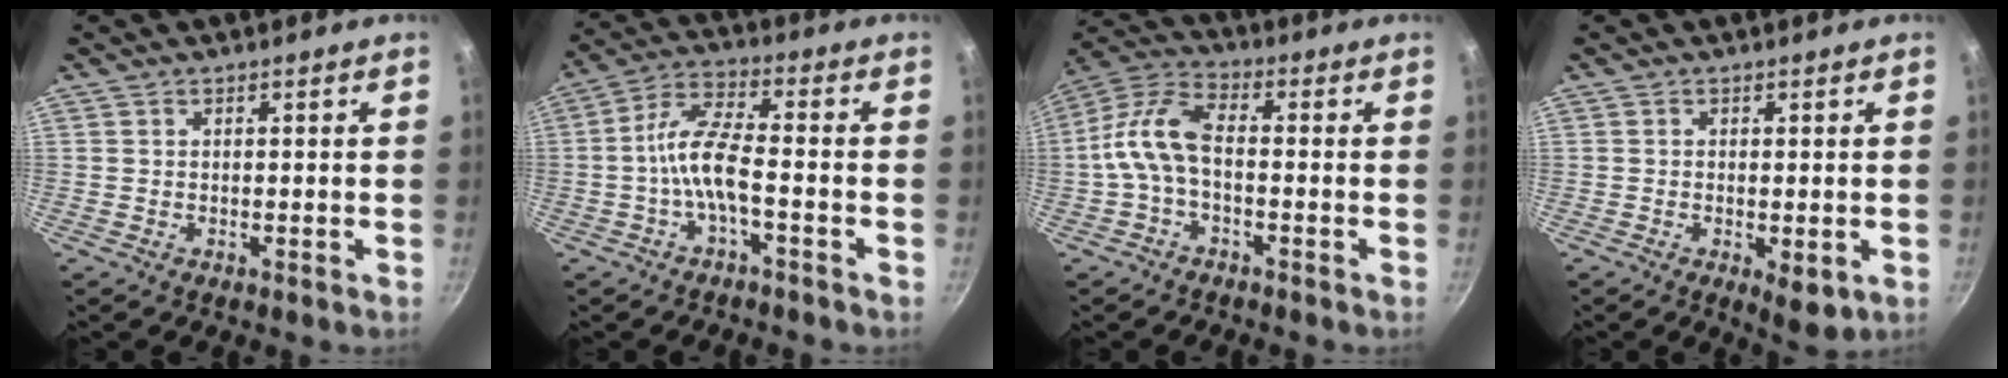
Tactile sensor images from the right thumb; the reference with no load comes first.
{"total": 8.3, "force": [-2.8, 2.8, 7.3], "torque": [-0.153, 0.035, -0.062]}
{"total": 9.1, "force": [-1.9, 4.8, 7.5], "torque": [-0.157, 0.040, -0.052]}
{"total": 4.6, "force": [-1.2, 1.8, 4.0], "torque": [-0.058, -0.012, -0.012]}